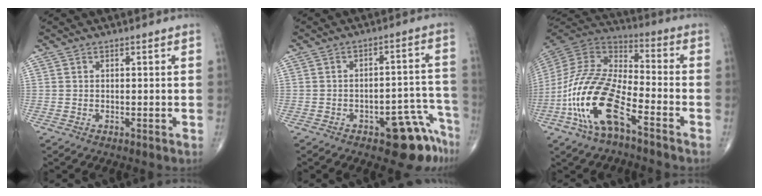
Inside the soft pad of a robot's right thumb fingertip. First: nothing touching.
{"total": 10.0, "force": [-6.5, 4.1, 6.4], "torque": [-0.038, 0.064, -0.081]}
{"total": 18.3, "force": [-8.4, 7.1, 14.7], "torque": [-0.307, 0.050, -0.164]}